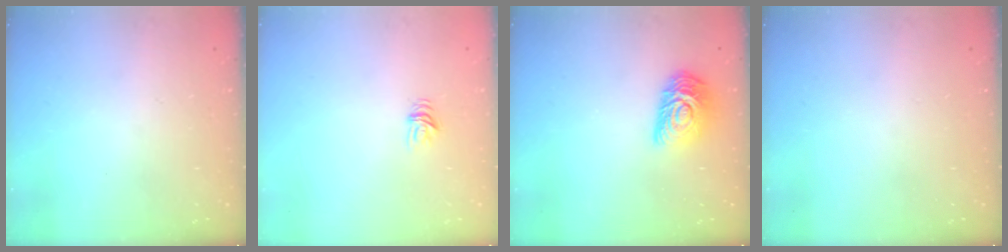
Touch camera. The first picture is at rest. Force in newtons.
{"total": 4.5, "press": 4.4, "slide": 0.5}
{"total": 11.9, "press": 11.9, "slide": 0.9}
{"total": 0.0}